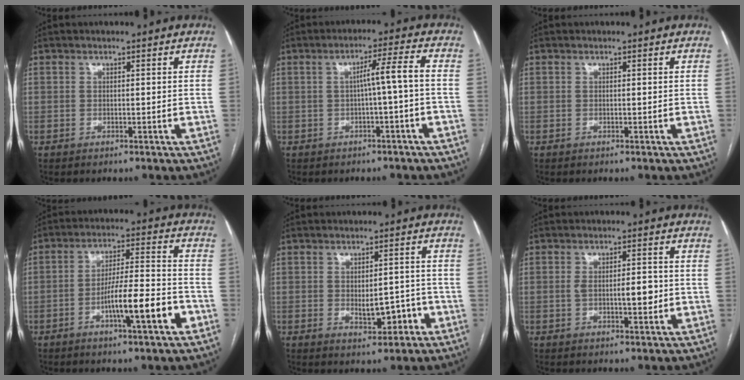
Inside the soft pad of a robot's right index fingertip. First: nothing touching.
{"total": 4.5, "force": [-0.7, -0.6, 4.4], "torque": [-0.068, 0.015, -0.009]}
{"total": 0.0}
{"total": 11.2, "force": [-4.6, 0.8, 10.2], "torque": [-0.164, 0.005, -0.073]}
{"total": 4.9, "force": [-1.4, 2.3, 4.0], "torque": [-0.053, 0.005, -0.011]}
{"total": 4.7, "force": [-0.4, 1.5, 4.4], "torque": [-0.074, 0.003, -0.002]}